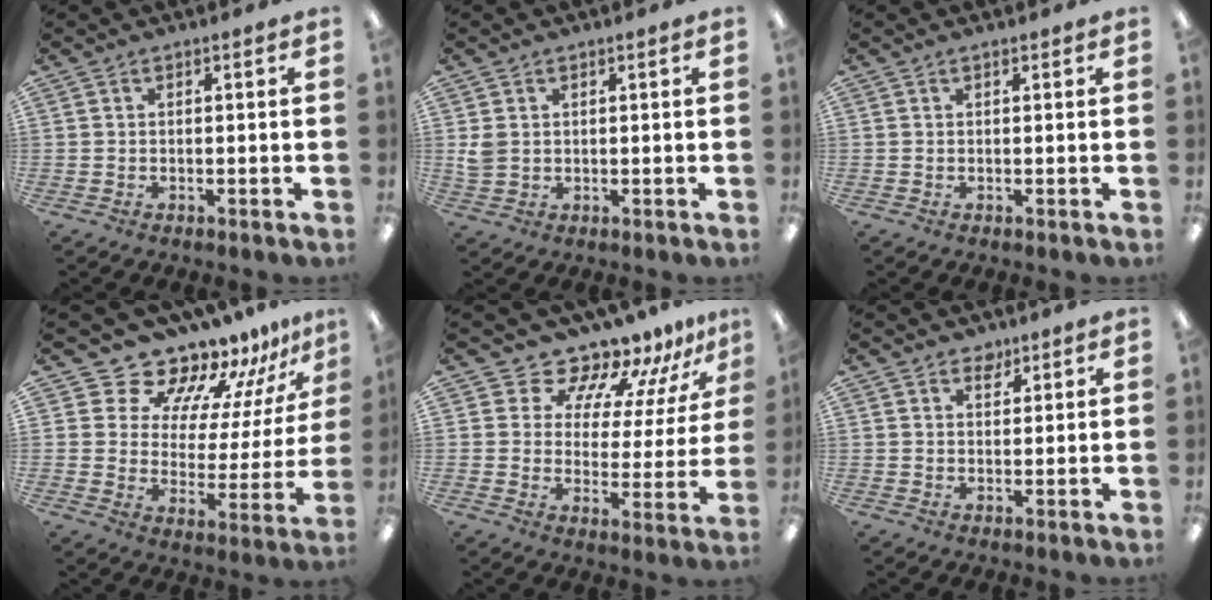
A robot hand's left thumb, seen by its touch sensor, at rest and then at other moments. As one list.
[{"total": 3.4, "force": [1.0, 2.9, 1.5], "torque": [-0.023, 0.002, 0.018]}, {"total": 0.6, "force": [0.5, 0.3, -0.1], "torque": [0.001, 0.001, 0.009]}, {"total": 13.4, "force": [12.3, 5.1, 1.5], "torque": [-0.046, -0.120, 0.217]}, {"total": 11.1, "force": [10.5, 3.6, 1.2], "torque": [-0.044, -0.102, 0.190]}, {"total": 3.2, "force": [2.5, 2.0, 0.3], "torque": [0.004, -0.009, 0.044]}]